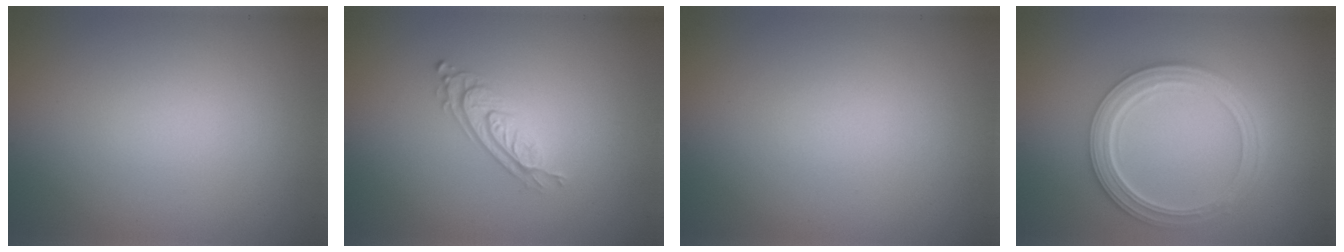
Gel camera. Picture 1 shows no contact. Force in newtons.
{"total": 2.8, "press": 2.1, "slide": 1.9}
{"total": 0.0}
{"total": 5.1, "press": 4.0, "slide": 3.1}